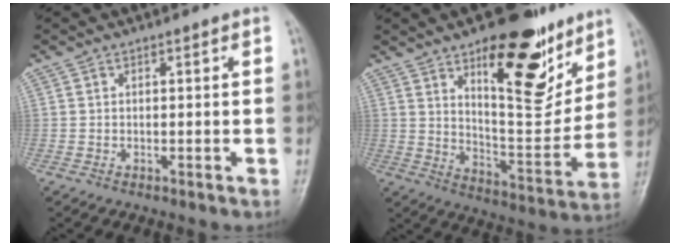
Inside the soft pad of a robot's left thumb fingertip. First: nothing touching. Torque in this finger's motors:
{"motor_torque": [0.84, 0.81, 1.48, -1.29, 0.27]}